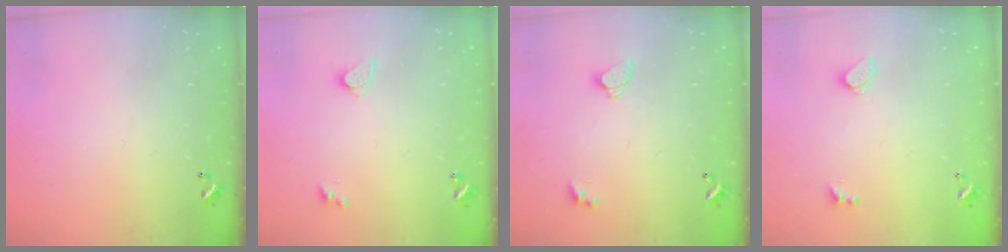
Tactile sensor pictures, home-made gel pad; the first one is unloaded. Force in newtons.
{"total": 2.6, "press": 2.6, "slide": 0.3}
{"total": 1.6, "press": 1.5, "slide": 0.4}
{"total": 0.8, "press": 0.6, "slide": 0.4}